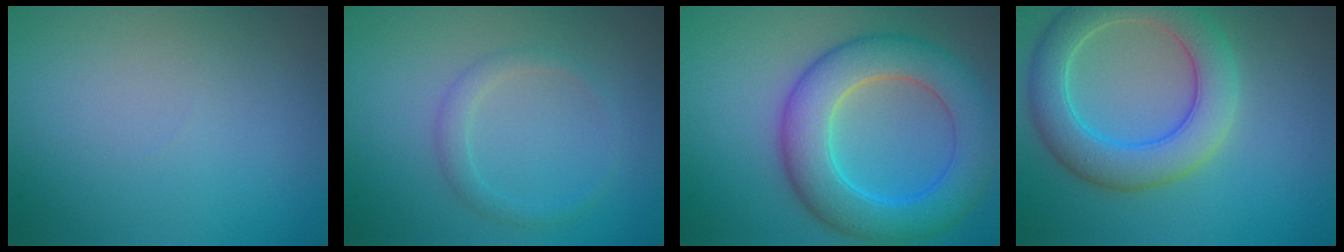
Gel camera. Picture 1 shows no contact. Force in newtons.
{"total": 1.5, "press": 1.5, "slide": 0.1}
{"total": 8.0, "press": 8.0, "slide": 0.2}
{"total": 6.3, "press": 6.3, "slide": 0.3}